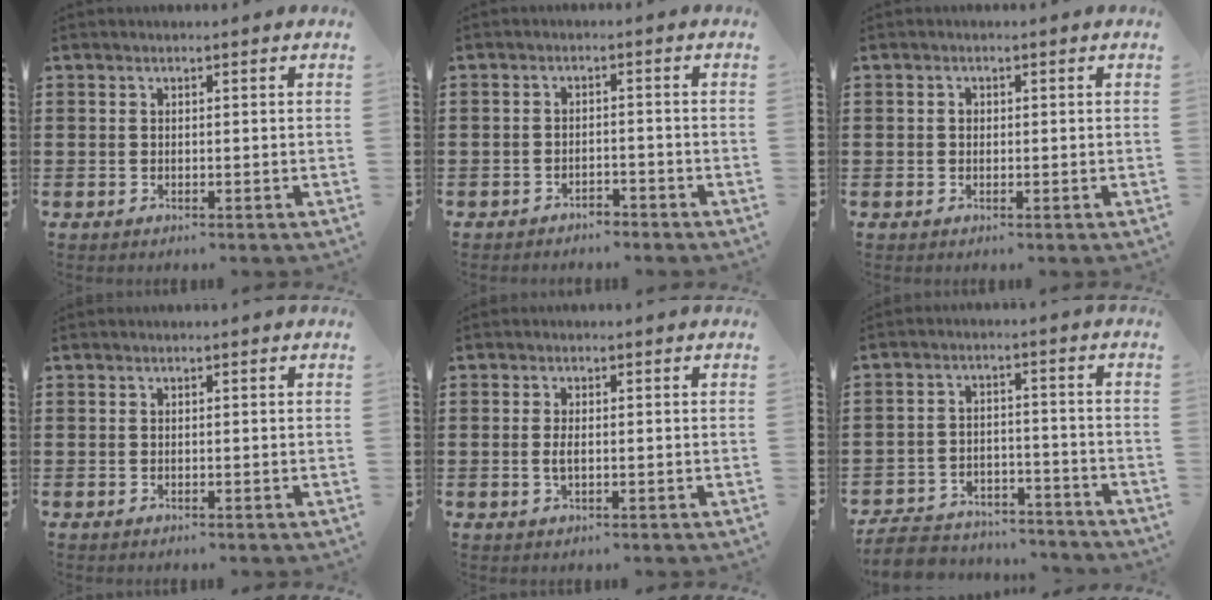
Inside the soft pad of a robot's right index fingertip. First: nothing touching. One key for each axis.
{"total": 2.0, "fx": -2.0, "fy": 0.3, "fz": 0.1, "tx": -0.010, "ty": 0.001, "tz": -0.043}
{"total": 0.8, "fx": 0.0, "fy": 0.7, "fz": 0.5, "tx": -0.011, "ty": 0.002, "tz": 0.001}
{"total": 0.0}
{"total": 1.8, "fx": -0.2, "fy": 0.7, "fz": 1.7, "tx": -0.039, "ty": -0.002, "tz": -0.006}
{"total": 6.2, "fx": -5.9, "fy": 1.5, "fz": 1.2, "tx": -0.035, "ty": 0.011, "tz": -0.119}